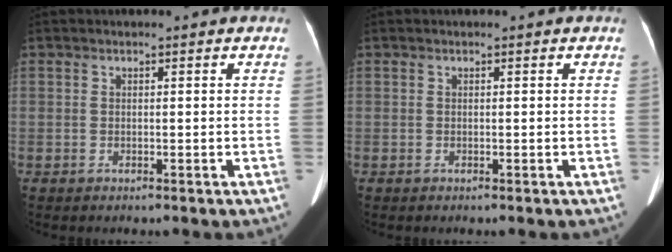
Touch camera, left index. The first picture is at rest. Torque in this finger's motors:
{"motor_torque": [0.05, 0.05, 0.00, 0.01]}